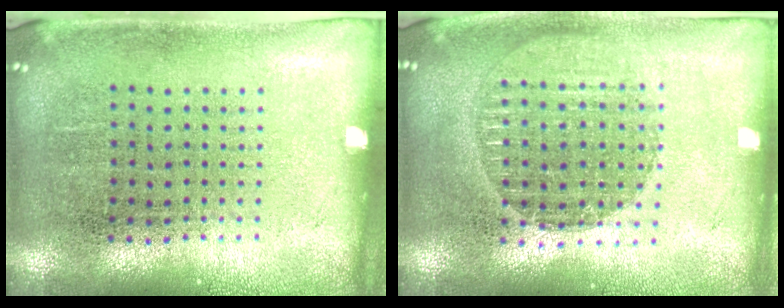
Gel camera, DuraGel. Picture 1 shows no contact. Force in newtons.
{"total": 1.6, "press": 1.5, "slide": 0.7}